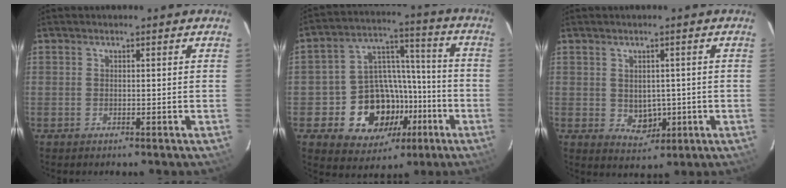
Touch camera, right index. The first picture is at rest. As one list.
[{"total": 15.8, "force": [-6.1, 13.0, 6.6], "torque": [-0.133, 0.046, -0.069]}, {"total": 4.5, "force": [-0.1, 3.8, 2.4], "torque": [-0.040, 0.000, 0.012]}]